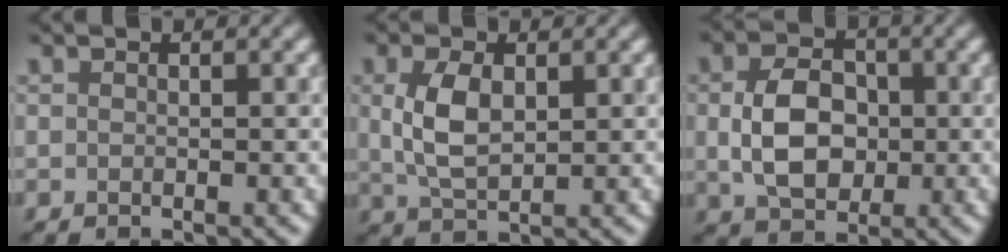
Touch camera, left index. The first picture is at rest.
{"total": 4.0, "force": [0.7, 2.2, 3.3], "torque": [-0.077, 0.001, 0.016]}
{"total": 5.7, "force": [0.0, 4.0, 4.1], "torque": [-0.083, -0.002, -0.001]}